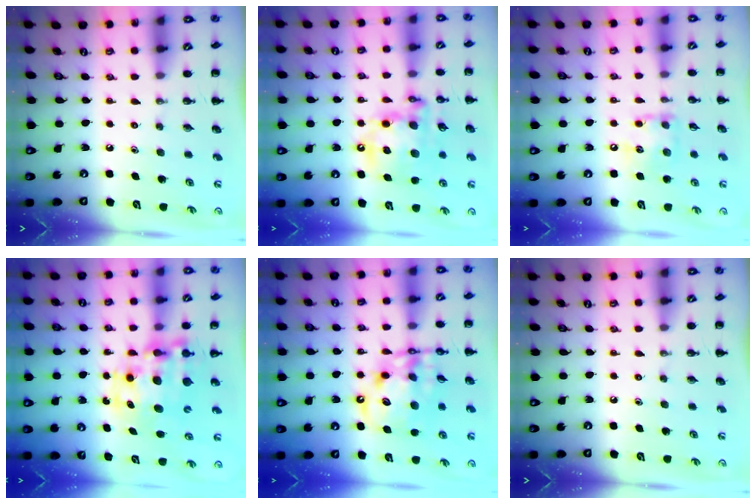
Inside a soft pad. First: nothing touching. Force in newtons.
{"total": 15.8, "press": 15.4, "slide": 3.5}
{"total": 10.6, "press": 10.5, "slide": 1.0}
{"total": 11.7, "press": 11.4, "slide": 2.8}
{"total": 13.6, "press": 13.2, "slide": 3.3}
{"total": 0.0}